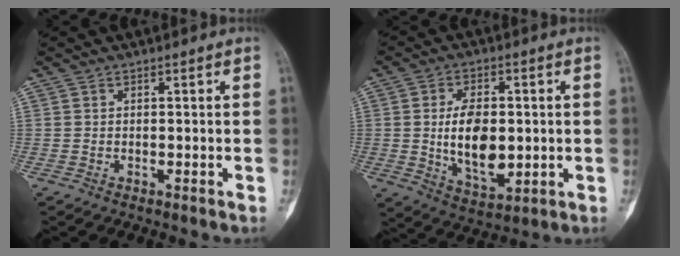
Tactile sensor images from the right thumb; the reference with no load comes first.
{"total": 12.0, "force": [-0.1, 6.8, 9.9], "torque": [-0.149, -0.013, 0.009]}